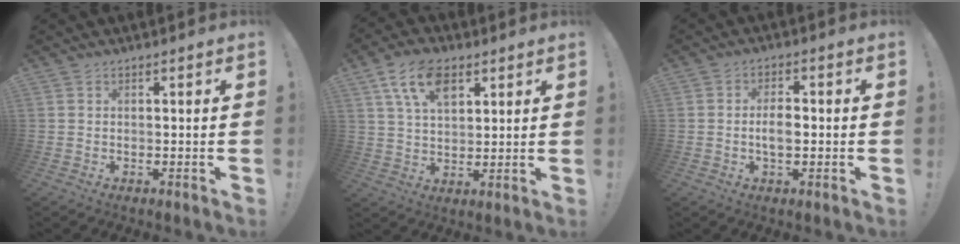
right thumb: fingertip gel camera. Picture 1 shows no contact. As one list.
[{"total": 12.0, "force": [5.9, 6.9, 7.9], "torque": [-0.140, -0.005, 0.112]}, {"total": 4.9, "force": [-0.8, 2.4, 4.2], "torque": [-0.067, 0.004, -0.020]}]